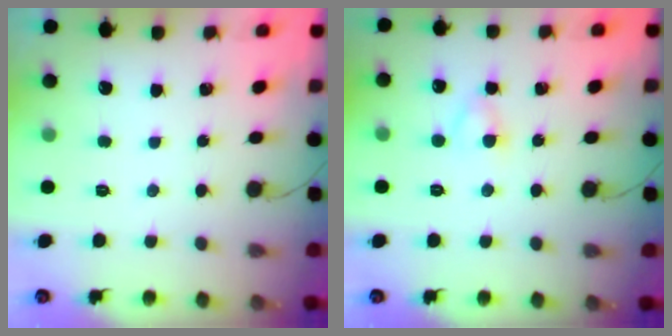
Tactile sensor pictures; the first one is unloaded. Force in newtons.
{"total": 2.9, "press": 2.8, "slide": 0.8}